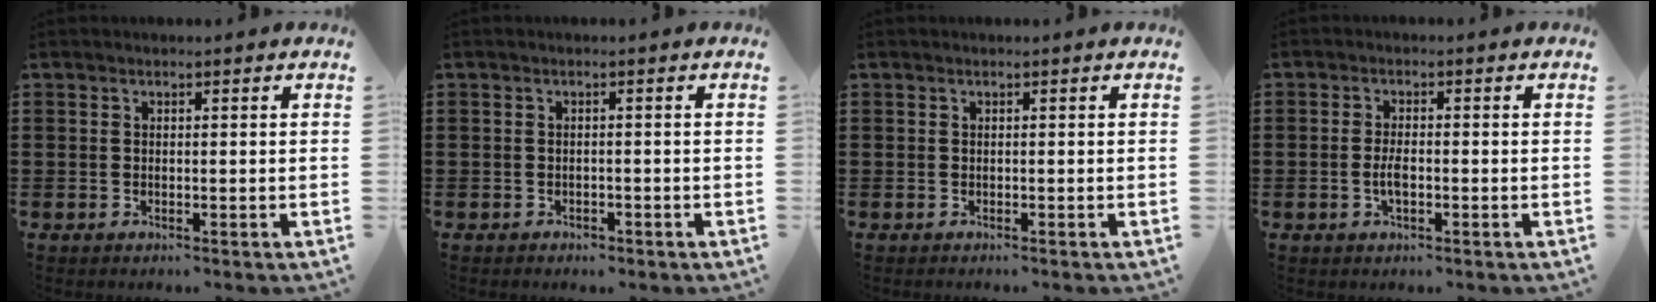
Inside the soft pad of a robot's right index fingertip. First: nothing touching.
{"total": 0.9, "force": [-0.8, 0.4, 0.1], "torque": [-0.006, 0.002, -0.019]}
{"total": 0.0}
{"total": 3.0, "force": [-0.8, 0.9, 2.7], "torque": [-0.057, -0.003, -0.018]}